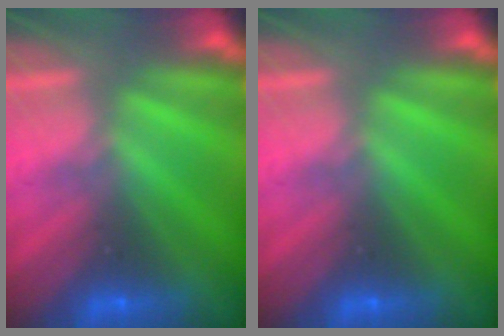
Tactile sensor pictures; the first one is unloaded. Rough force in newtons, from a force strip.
{"total": 0.0}